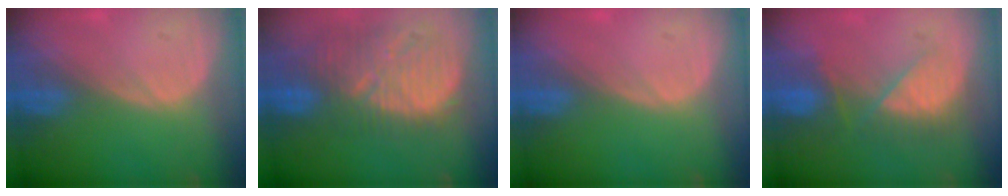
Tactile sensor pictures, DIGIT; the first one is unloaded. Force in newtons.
{"total": 12.2, "press": 11.3, "slide": 4.5}
{"total": 0.0}
{"total": 7.1, "press": 6.7, "slide": 2.4}